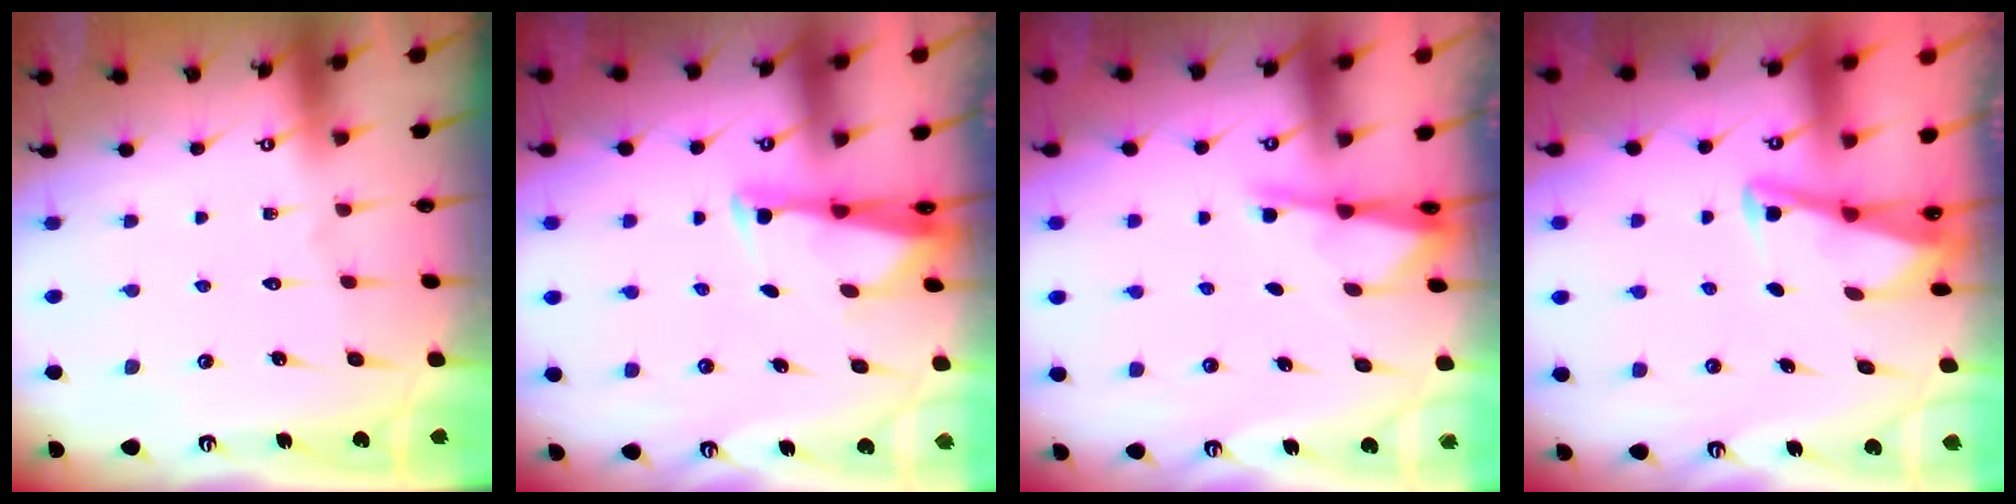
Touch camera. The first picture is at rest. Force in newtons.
{"total": 2.8, "press": 2.7, "slide": 0.7}
{"total": 2.4, "press": 2.3, "slide": 0.3}
{"total": 2.8, "press": 2.8, "slide": 0.4}